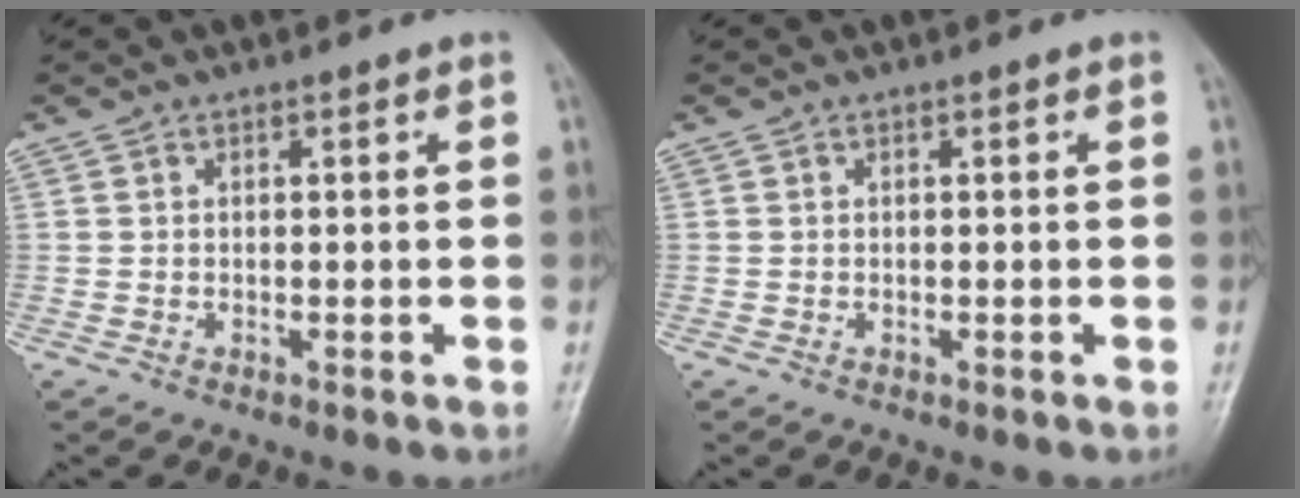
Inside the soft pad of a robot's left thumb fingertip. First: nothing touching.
{"total": 0.0}